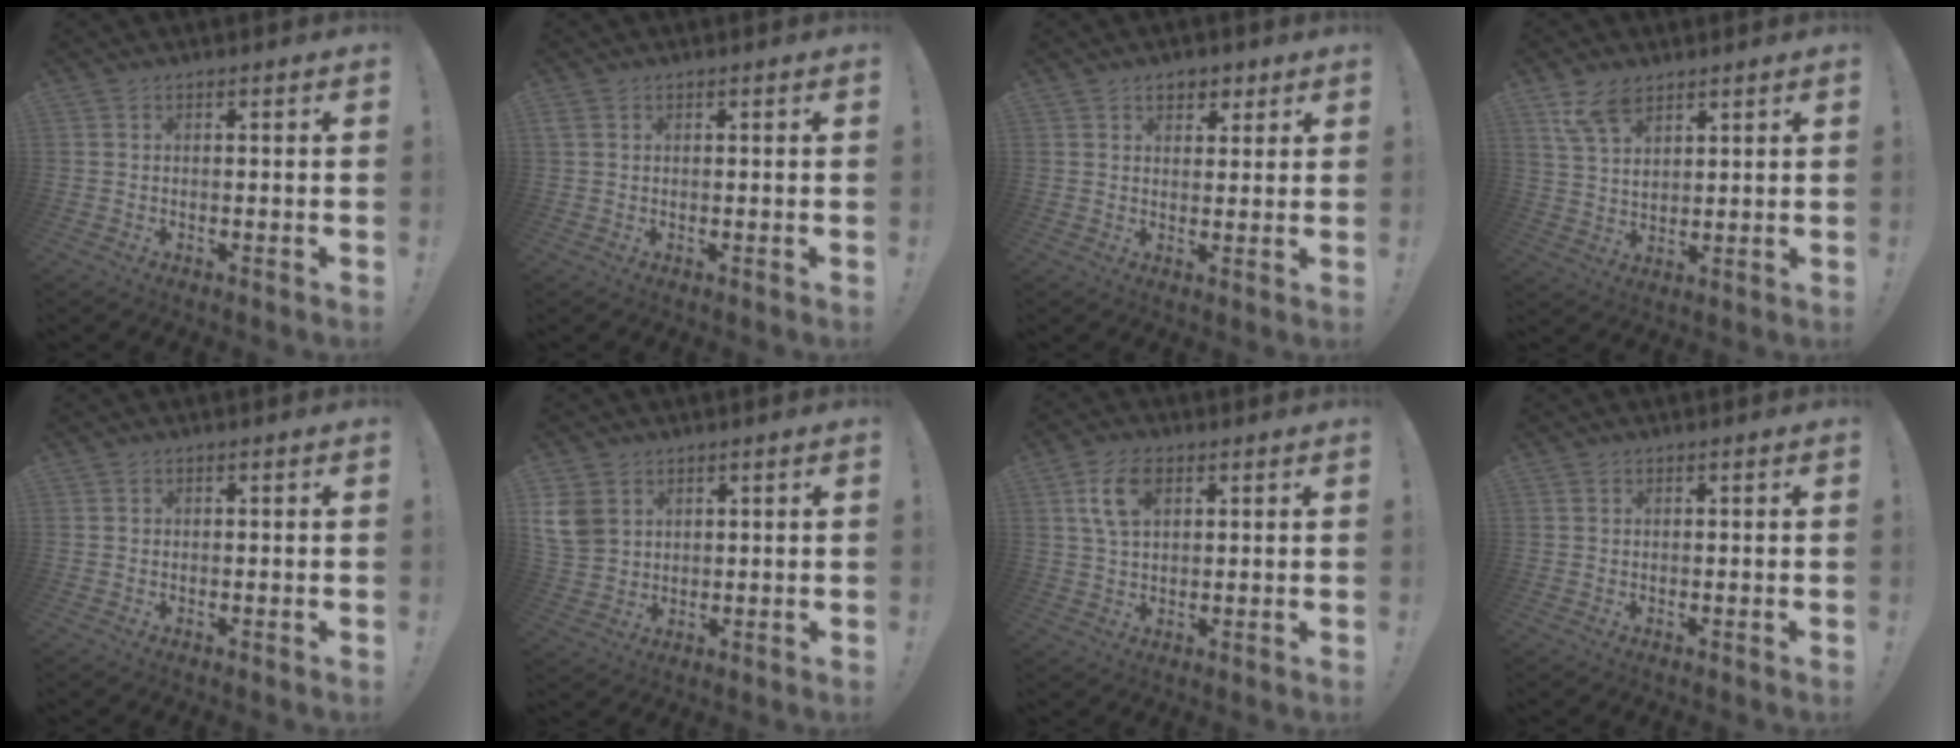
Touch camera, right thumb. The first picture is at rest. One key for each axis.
{"total": 1.0, "fx": 0.4, "fy": 0.7, "fz": 0.6, "tx": -0.019, "ty": 0.007, "tz": 0.009}
{"total": 4.5, "fx": 2.5, "fy": 3.3, "fz": 1.7, "tx": -0.010, "ty": -0.012, "tz": 0.042}
{"total": 9.1, "fx": 6.2, "fy": 4.5, "fz": 4.9, "tx": -0.099, "ty": -0.020, "tz": 0.122}
{"total": 0.0}
{"total": 8.0, "fx": 3.1, "fy": 6.3, "fz": 3.8, "tx": -0.082, "ty": -0.006, "tz": 0.067}
{"total": 8.7, "fx": 3.3, "fy": 5.0, "fz": 6.4, "tx": -0.128, "ty": 0.003, "tz": 0.062}
{"total": 0.0}